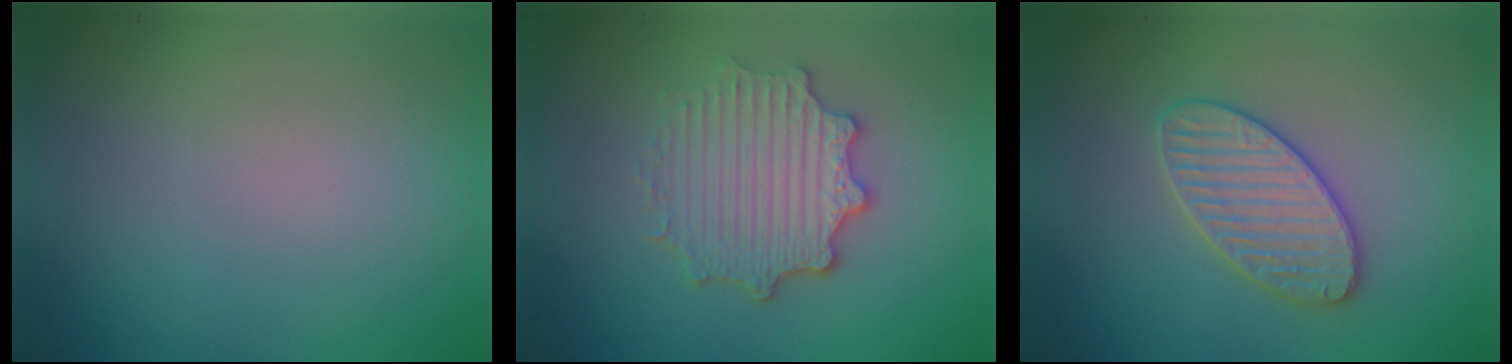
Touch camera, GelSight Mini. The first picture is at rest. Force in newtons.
{"total": 4.4, "press": 3.6, "slide": 2.5}
{"total": 3.5, "press": 3.5, "slide": 0.6}